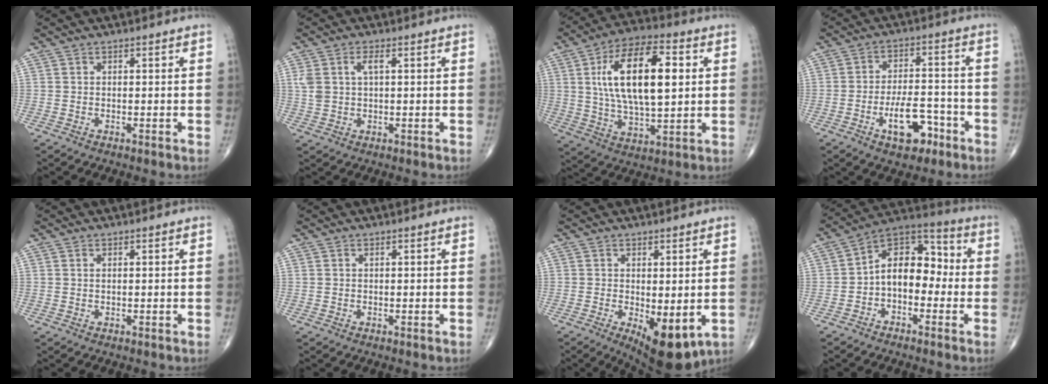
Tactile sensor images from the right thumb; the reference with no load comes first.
{"total": 4.2, "force": [1.3, 1.9, 3.6], "torque": [-0.086, 0.010, 0.028]}
{"total": 19.5, "force": [3.9, 8.6, 17.1], "torque": [-0.285, 0.001, 0.066]}
{"total": 9.4, "force": [-4.6, 4.6, 6.8], "torque": [-0.097, 0.033, -0.069]}
{"total": 0.0}
{"total": 0.0}
{"total": 9.1, "force": [-2.2, 3.7, 8.0], "torque": [-0.107, -0.019, -0.018]}
{"total": 11.7, "force": [-1.6, 7.7, 8.7], "torque": [-0.100, 0.046, -0.045]}